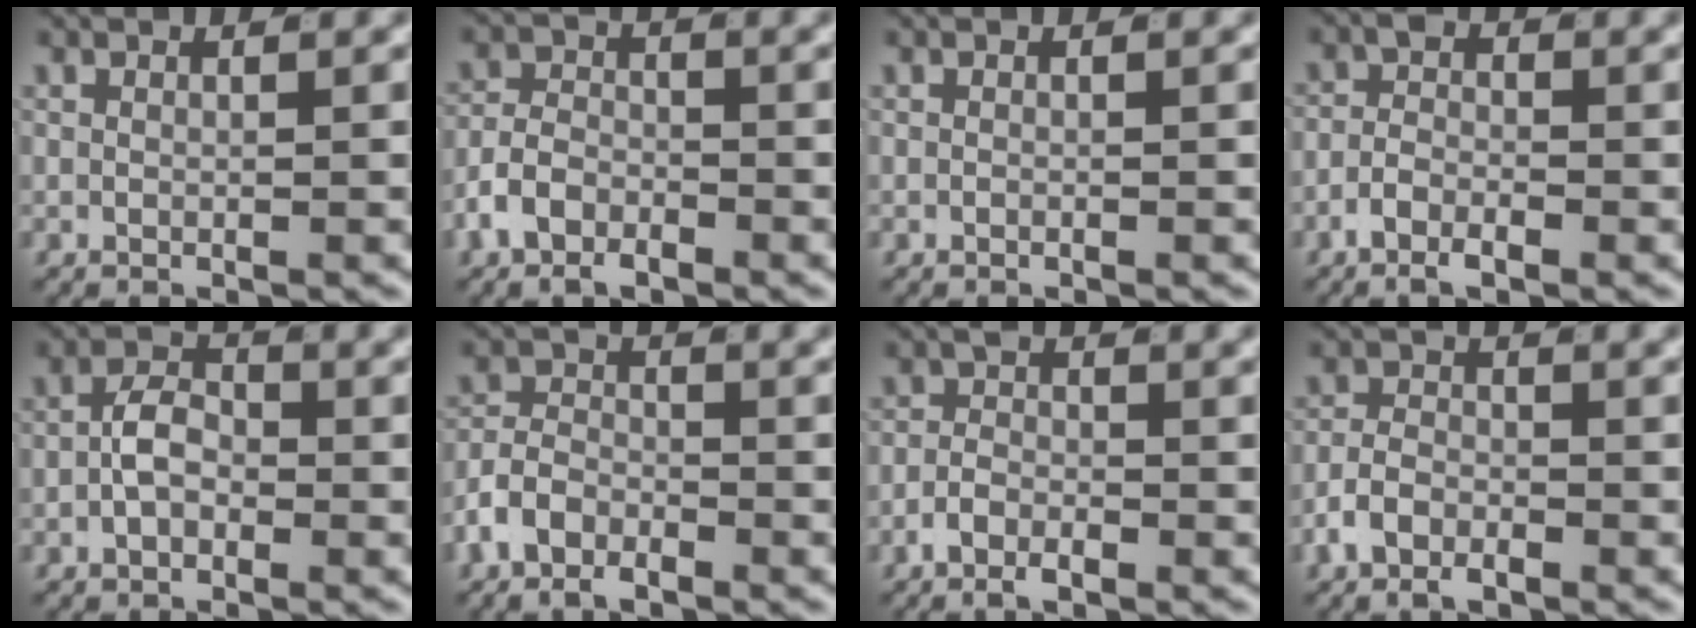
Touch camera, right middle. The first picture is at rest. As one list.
[{"total": 3.5, "force": [-2.1, 2.2, 1.8], "torque": [-0.025, 0.004, -0.046]}, {"total": 0.0}, {"total": 2.4, "force": [-1.5, 1.1, 1.5], "torque": [-0.022, 0.000, -0.035]}, {"total": 2.6, "force": [-0.7, 1.6, 1.9], "torque": [-0.030, 0.001, -0.016]}, {"total": 3.9, "force": [-2.3, 2.5, 1.8], "torque": [-0.027, 0.002, -0.049]}, {"total": 2.1, "force": [-1.4, 0.9, 1.2], "torque": [-0.016, 0.000, -0.033]}, {"total": 2.9, "force": [-1.8, 1.6, 1.6], "torque": [-0.026, 0.003, -0.040]}]